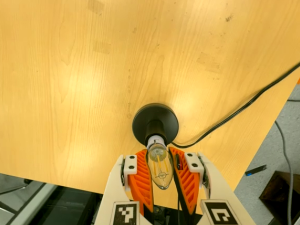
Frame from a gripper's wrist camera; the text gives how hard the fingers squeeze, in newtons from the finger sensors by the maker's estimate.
{"total": 25.0, "left": 25.8, "right": 24.1}